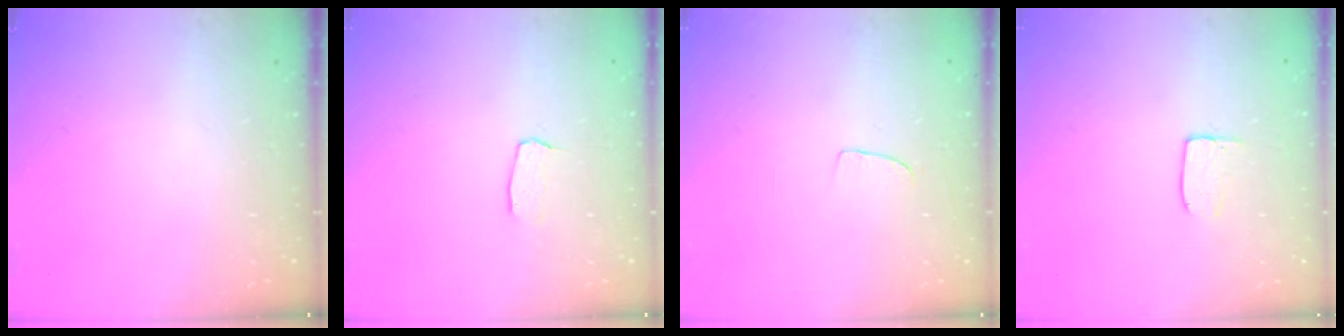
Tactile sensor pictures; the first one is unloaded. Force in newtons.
{"total": 2.9, "press": 2.9, "slide": 0.2}
{"total": 2.5, "press": 2.5, "slide": 0.1}
{"total": 5.2, "press": 5.2, "slide": 0.4}